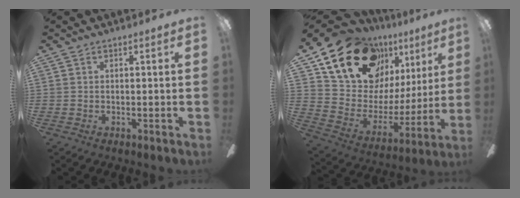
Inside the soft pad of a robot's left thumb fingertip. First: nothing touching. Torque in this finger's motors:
{"motor_torque": [2.49, 2.52, 1.38, -1.39, 0.13]}